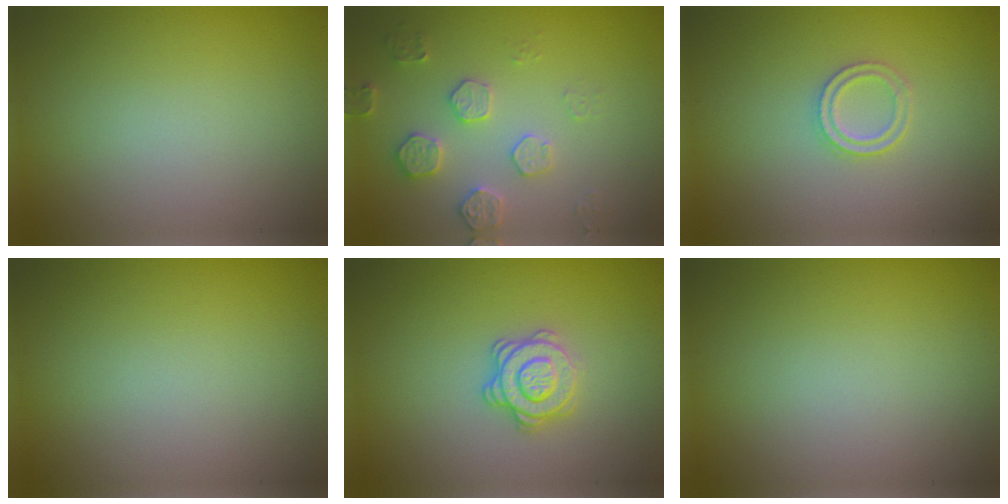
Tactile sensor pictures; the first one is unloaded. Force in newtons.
{"total": 3.2, "press": 3.1, "slide": 0.7}
{"total": 2.0, "press": 1.9, "slide": 0.4}
{"total": 0.0}
{"total": 2.9, "press": 2.7, "slide": 1.1}
{"total": 0.0}